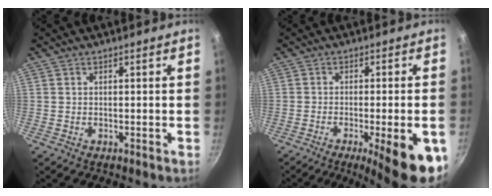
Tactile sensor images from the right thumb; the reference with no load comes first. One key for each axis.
{"total": 15.2, "fx": -6.7, "fy": 4.0, "fz": 13.1, "tx": -0.134, "ty": 0.003, "tz": -0.081}